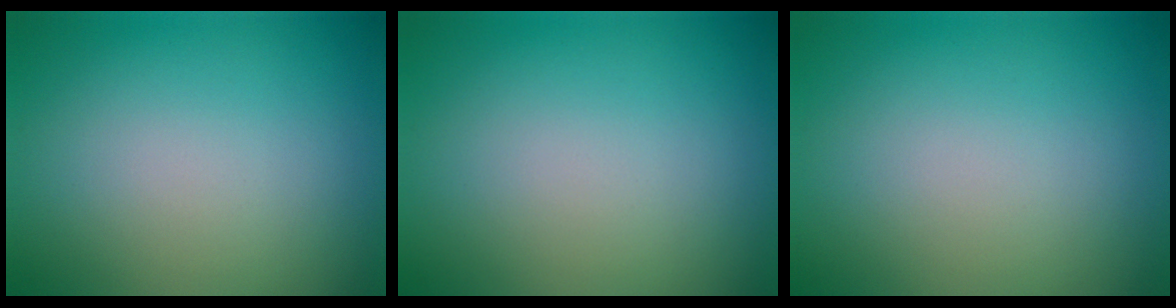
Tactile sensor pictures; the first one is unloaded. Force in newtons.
{"total": 0.0}
{"total": 0.0}